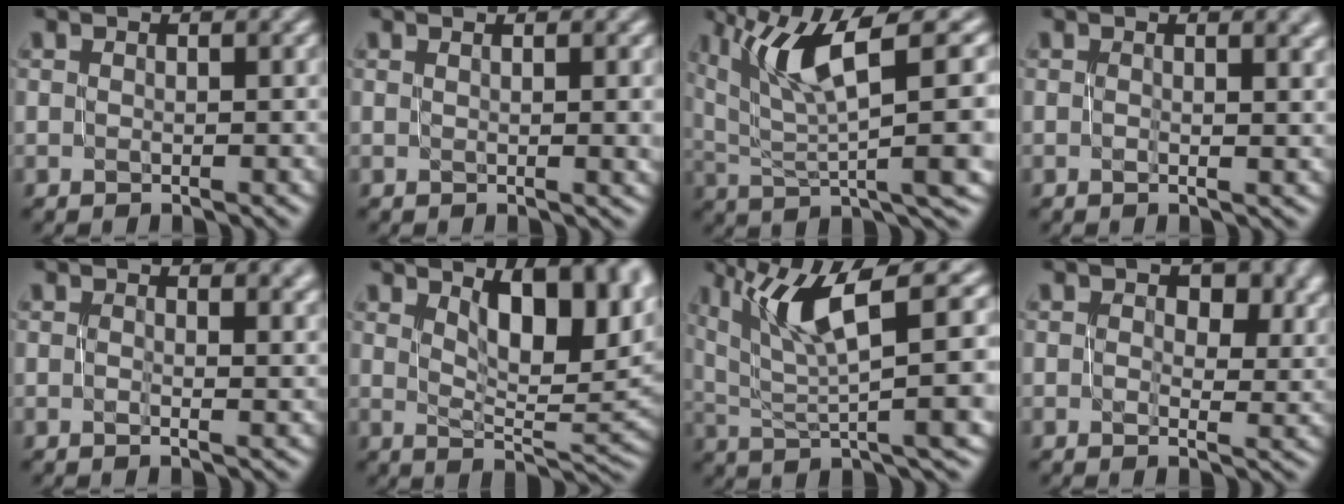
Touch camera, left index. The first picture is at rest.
{"total": 1.6, "force": [0.3, 0.4, 1.5], "torque": [-0.017, 0.001, 0.005]}
{"total": 10.1, "force": [4.6, 2.0, 8.8], "torque": [-0.142, 0.018, 0.093]}
{"total": 2.8, "force": [0.6, 1.3, 2.4], "torque": [-0.020, 0.009, 0.002]}
{"total": 3.6, "force": [1.0, 1.8, 3.0], "torque": [-0.024, 0.008, 0.007]}
{"total": 10.1, "force": [3.4, 4.2, 8.5], "torque": [-0.112, 0.001, 0.057]}
{"total": 8.9, "force": [4.1, 1.7, 7.6], "torque": [-0.123, 0.016, 0.084]}
{"total": 6.1, "force": [2.0, 3.9, 4.2], "torque": [-0.052, 0.008, 0.020]}